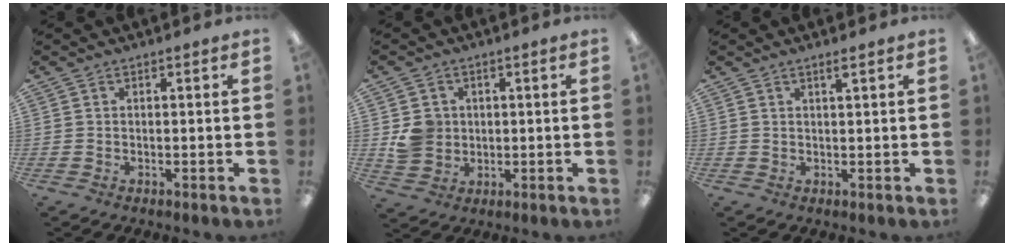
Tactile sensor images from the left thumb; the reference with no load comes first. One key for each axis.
{"total": 5.7, "fx": 0.8, "fy": 5.4, "fz": 1.8, "tx": -0.021, "ty": 0.005, "tz": 0.015}
{"total": 1.5, "fx": 1.2, "fy": -0.1, "fz": 1.0, "tx": -0.022, "ty": -0.002, "tz": 0.020}